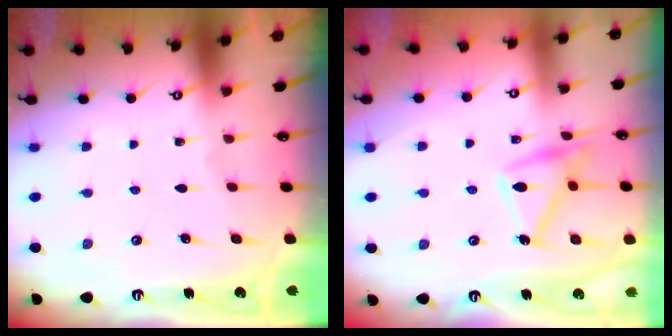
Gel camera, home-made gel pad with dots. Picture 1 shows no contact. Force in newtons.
{"total": 13.8, "press": 13.8, "slide": 0.5}